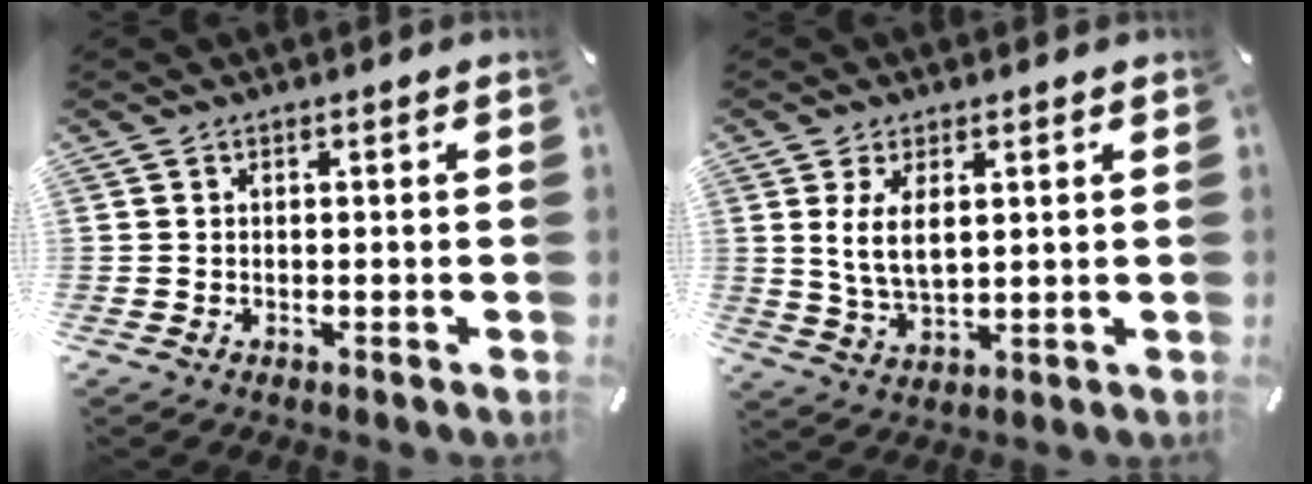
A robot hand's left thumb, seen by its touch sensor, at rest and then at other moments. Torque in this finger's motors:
{"motor_torque": [1.13, 1.07, 0.78, -0.52, 0.40]}